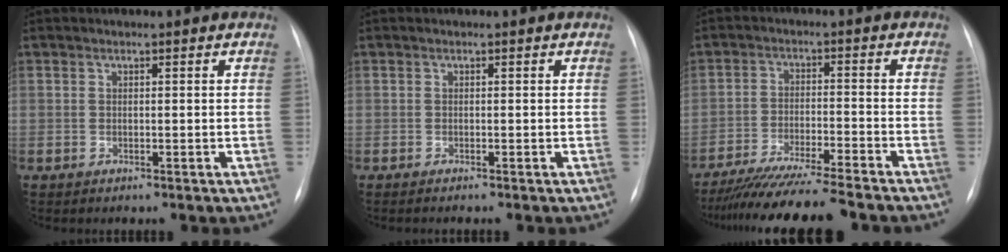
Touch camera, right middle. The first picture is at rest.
{"total": 1.5, "force": [-1.2, 0.0, 0.8], "torque": [-0.009, -0.003, -0.013]}
{"total": 15.2, "force": [-13.5, -0.5, 6.9], "torque": [-0.108, -0.032, -0.214]}